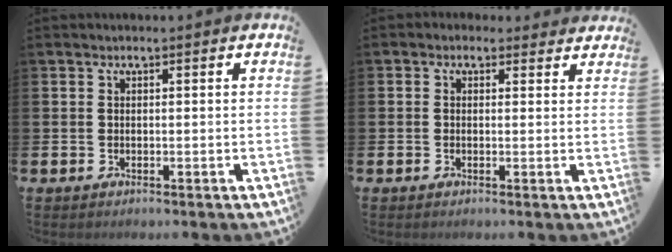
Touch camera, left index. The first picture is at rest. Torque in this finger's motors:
{"motor_torque": [1.03, -1.11, -0.03, 0.02]}